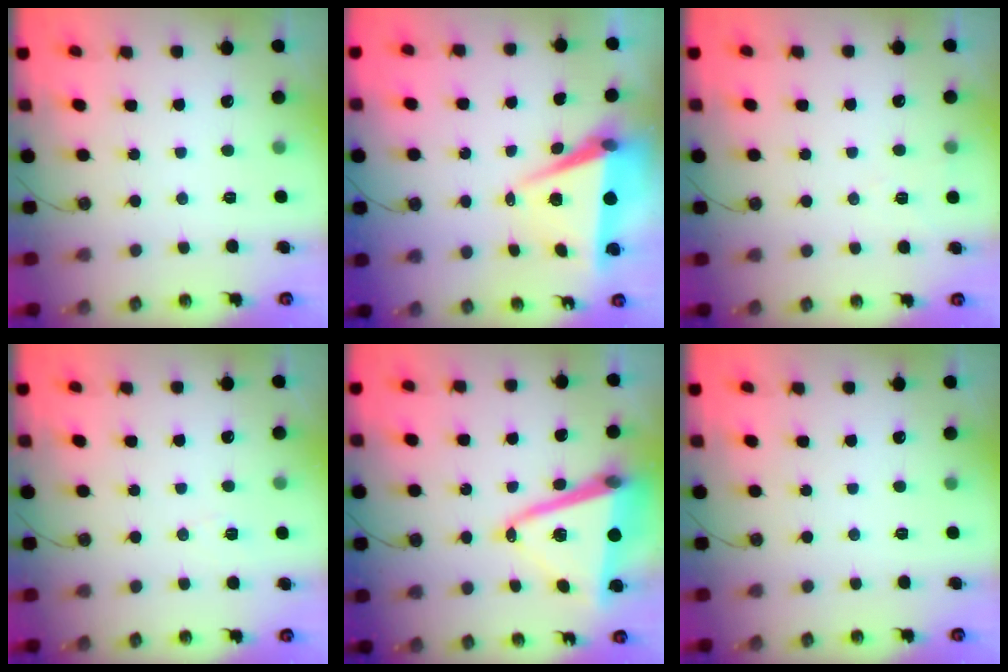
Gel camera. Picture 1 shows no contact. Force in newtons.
{"total": 7.1, "press": 5.6, "slide": 4.3}
{"total": 5.2, "press": 3.1, "slide": 4.2}
{"total": 3.7, "press": 3.6, "slide": 0.9}
{"total": 16.1, "press": 15.8, "slide": 3.2}
{"total": 0.0}